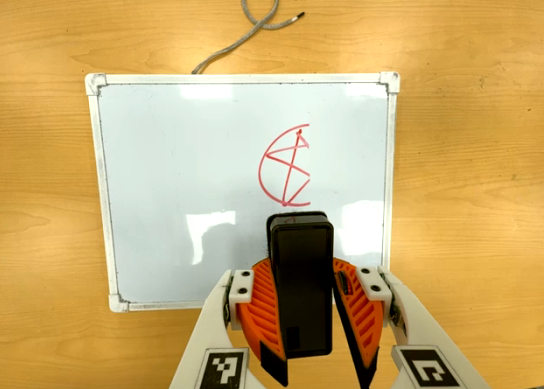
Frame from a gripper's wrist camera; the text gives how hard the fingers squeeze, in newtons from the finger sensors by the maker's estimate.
{"total": 9.1, "left": 9.1, "right": 9.2}